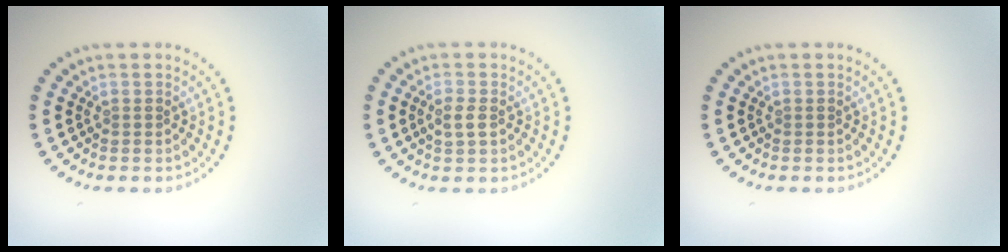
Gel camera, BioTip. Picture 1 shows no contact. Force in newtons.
{"total": 1.6, "press": 1.5, "slide": 0.4}
{"total": 0.0}